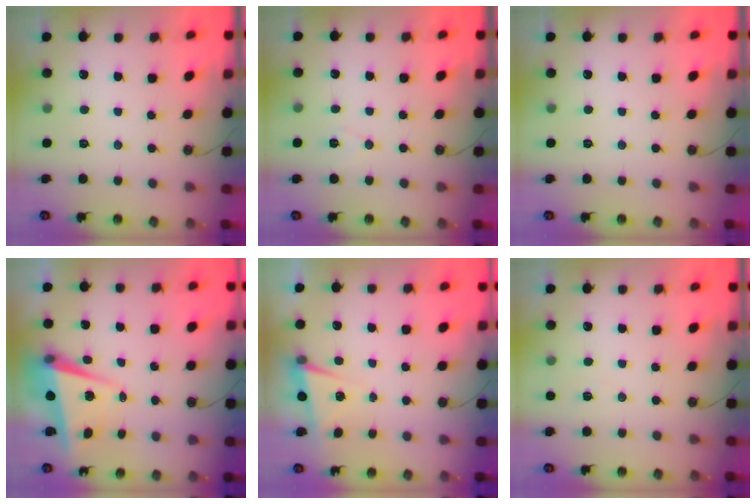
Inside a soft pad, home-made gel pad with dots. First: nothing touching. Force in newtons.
{"total": 6.0, "press": 4.0, "slide": 4.5}
{"total": 0.0}
{"total": 5.7, "press": 5.5, "slide": 1.4}
{"total": 3.0, "press": 2.3, "slide": 1.9}
{"total": 5.1, "press": 4.5, "slide": 2.4}